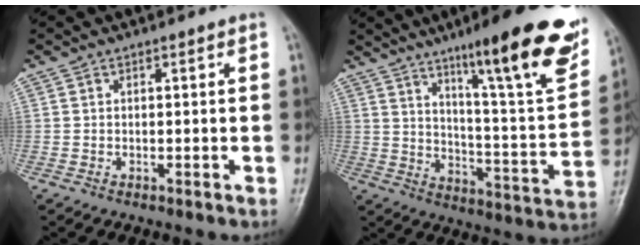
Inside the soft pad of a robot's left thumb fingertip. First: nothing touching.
{"total": 24.4, "force": [14.6, 3.9, 19.2], "torque": [-0.245, -0.058, 0.219]}